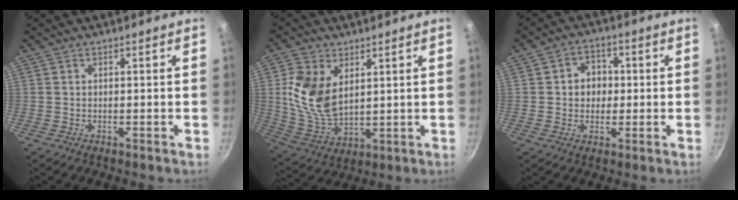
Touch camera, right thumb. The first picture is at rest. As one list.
[{"total": 11.8, "force": [4.1, 6.9, 8.6], "torque": [-0.165, -0.035, 0.092]}, {"total": 5.9, "force": [0.3, 5.1, 3.0], "torque": [-0.013, 0.008, -0.002]}]